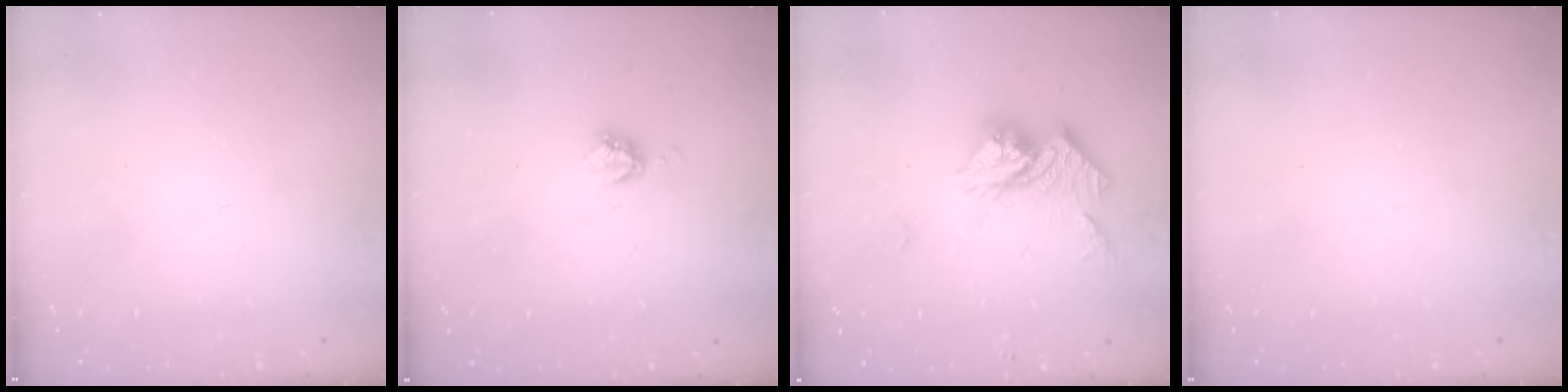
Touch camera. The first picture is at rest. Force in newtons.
{"total": 4.4, "press": 4.4, "slide": 0.1}
{"total": 12.6, "press": 12.6, "slide": 1.1}
{"total": 0.0}